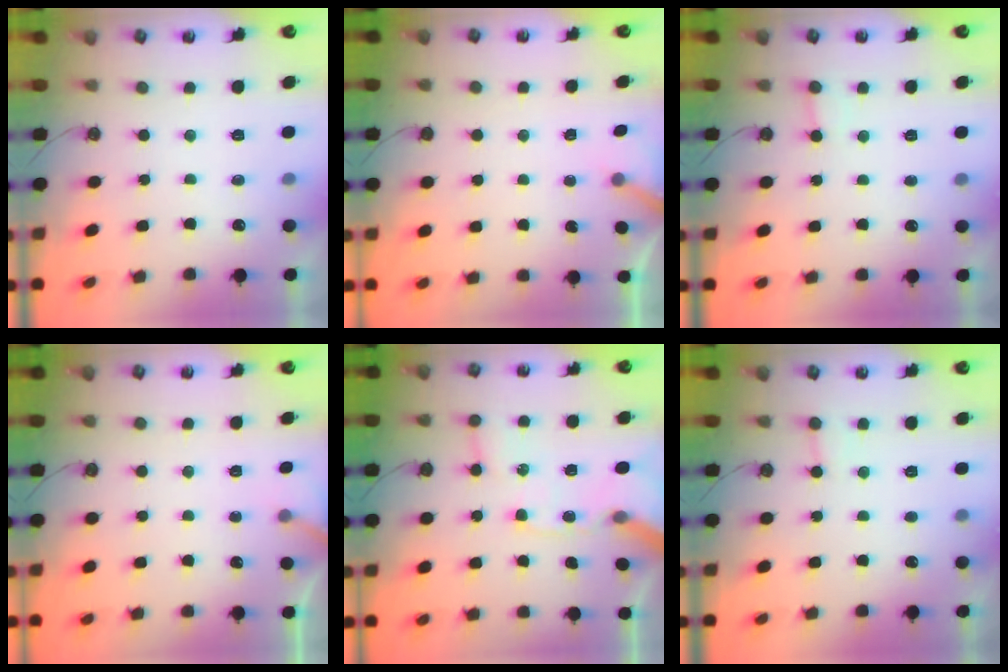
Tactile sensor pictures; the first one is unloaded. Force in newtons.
{"total": 2.3, "press": 2.3, "slide": 0.2}
{"total": 2.8, "press": 2.8, "slide": 0.3}
{"total": 3.0, "press": 3.0, "slide": 0.3}
{"total": 12.7, "press": 12.6, "slide": 1.6}
{"total": 5.0, "press": 4.9, "slide": 0.6}